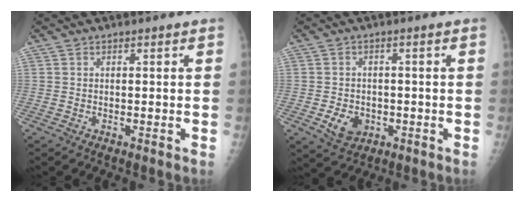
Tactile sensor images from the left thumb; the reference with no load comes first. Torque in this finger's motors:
{"motor_torque": [-0.08, 0.11, 0.26, 0.16, 0.02]}